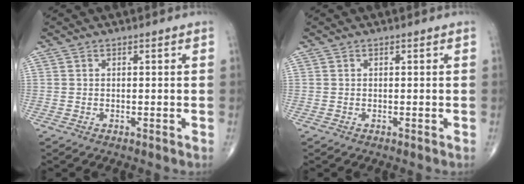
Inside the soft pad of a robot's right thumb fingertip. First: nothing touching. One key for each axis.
{"total": 0.0}